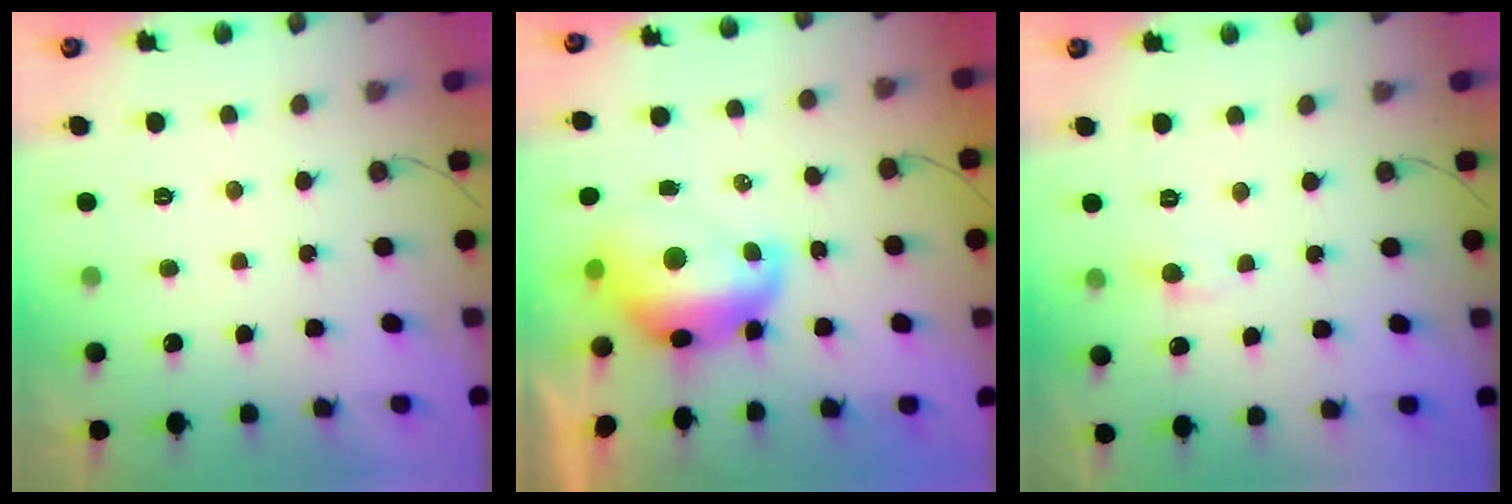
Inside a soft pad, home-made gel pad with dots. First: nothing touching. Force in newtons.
{"total": 11.8, "press": 11.7, "slide": 1.3}
{"total": 4.6, "press": 4.6, "slide": 0.6}